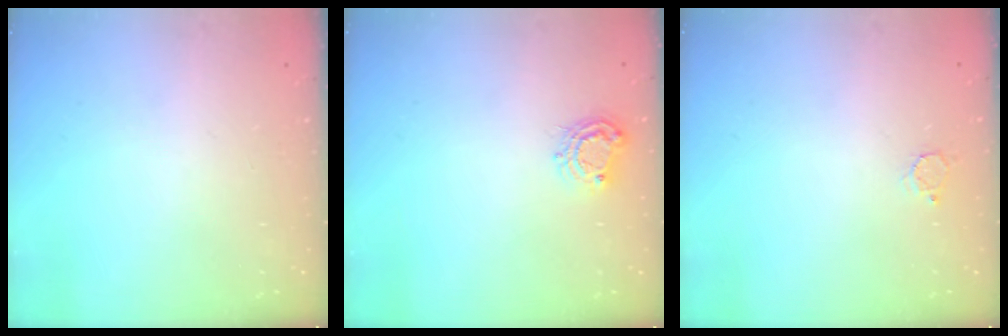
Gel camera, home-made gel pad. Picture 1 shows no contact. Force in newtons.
{"total": 6.7, "press": 6.7, "slide": 0.6}
{"total": 2.1, "press": 2.1, "slide": 0.2}